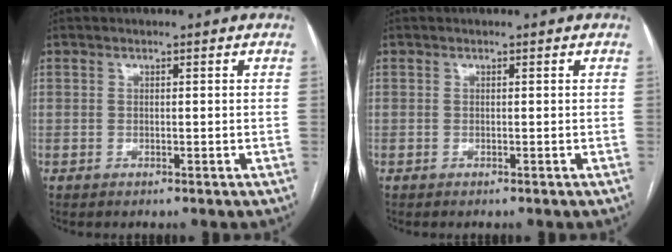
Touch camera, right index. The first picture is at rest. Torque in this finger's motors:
{"motor_torque": [-0.21, -0.09, -0.01, -0.01]}